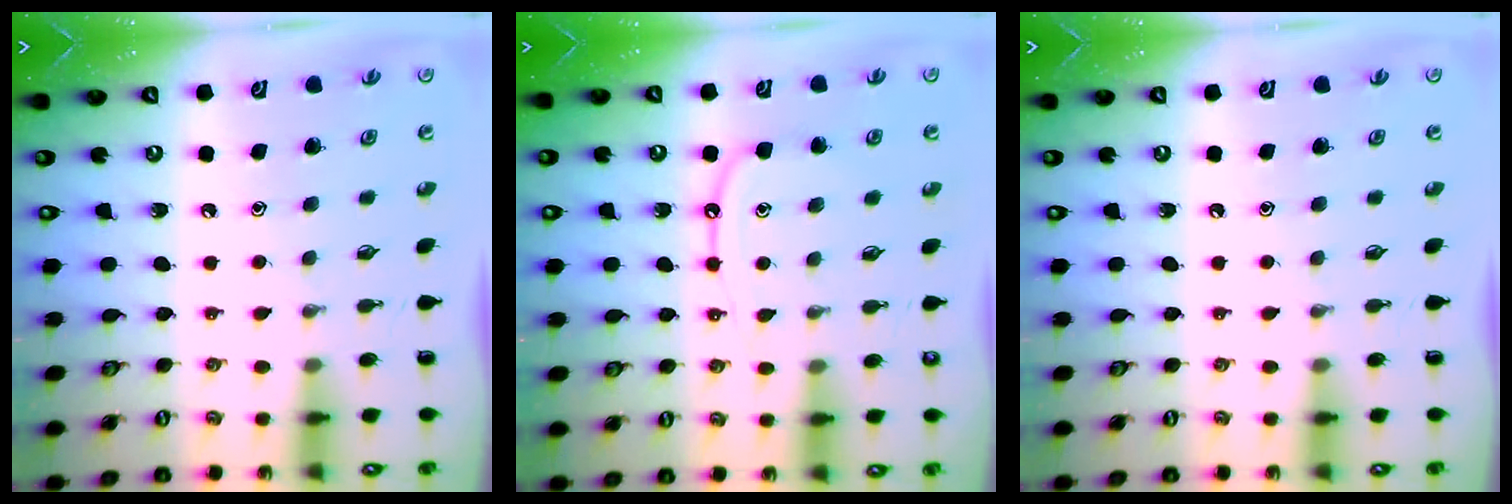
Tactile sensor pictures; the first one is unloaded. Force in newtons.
{"total": 8.2, "press": 8.1, "slide": 0.9}
{"total": 0.0}